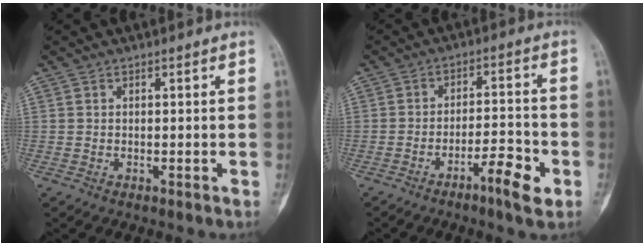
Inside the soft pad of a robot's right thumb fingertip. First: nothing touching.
{"total": 7.1, "force": [-3.8, 1.6, 5.8], "torque": [-0.095, 0.027, -0.059]}